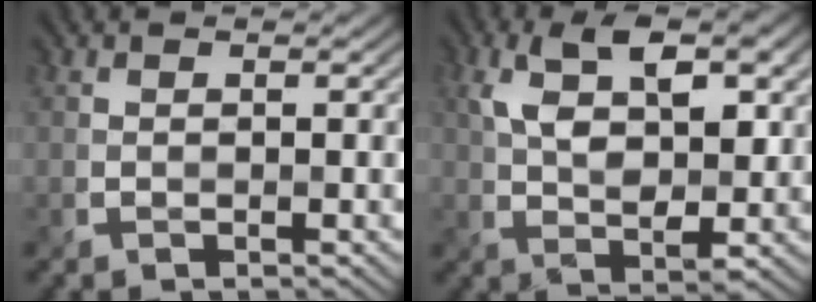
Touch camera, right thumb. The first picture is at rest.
{"total": 9.0, "force": [2.6, 4.7, 7.2], "torque": [-0.134, 0.000, 0.041]}